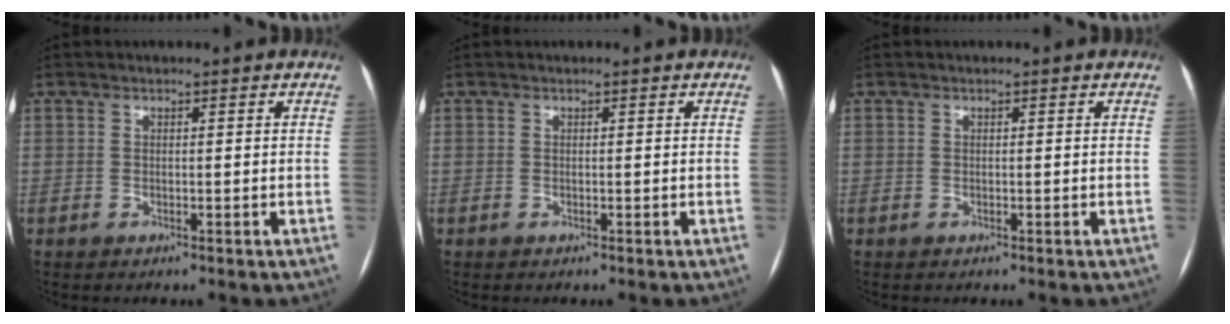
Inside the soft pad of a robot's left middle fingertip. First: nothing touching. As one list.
[{"total": 0.0}, {"total": 0.0}]